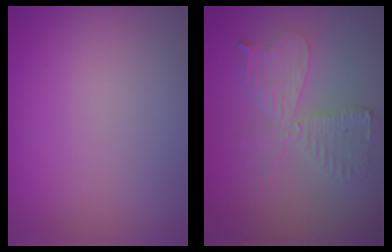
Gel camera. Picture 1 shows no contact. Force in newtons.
{"total": 4.2, "press": 3.6, "slide": 2.2}